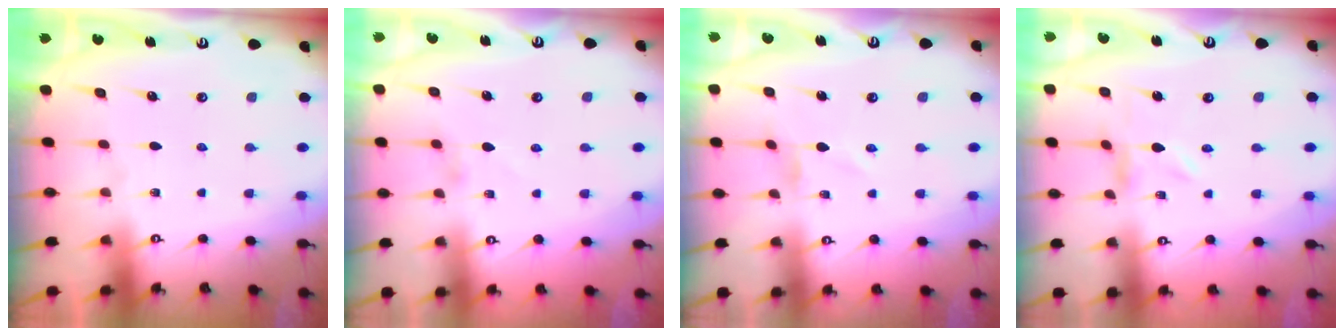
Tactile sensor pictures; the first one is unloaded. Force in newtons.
{"total": 0.0}
{"total": 1.1, "press": 1.1, "slide": 0.1}
{"total": 0.0}